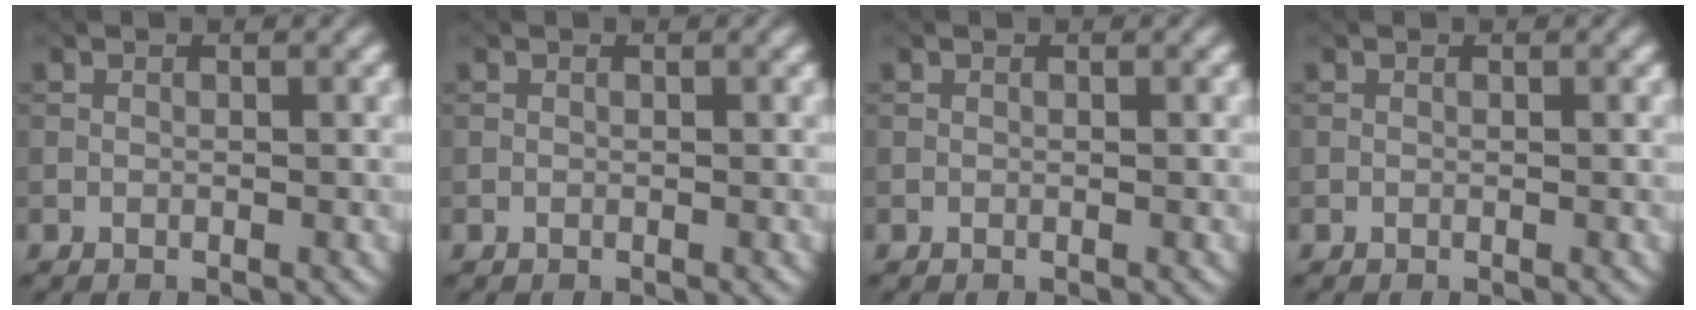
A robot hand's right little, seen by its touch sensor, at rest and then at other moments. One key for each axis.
{"total": 0.0}
{"total": 0.0}
{"total": 0.0}